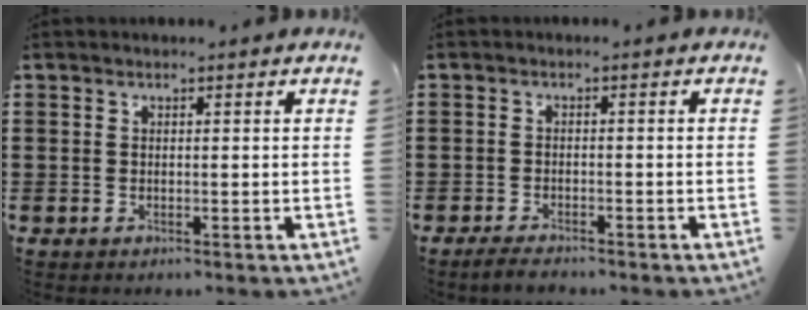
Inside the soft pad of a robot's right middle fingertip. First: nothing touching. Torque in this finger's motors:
{"motor_torque": [0.55, -0.27, 0.00, 0.03]}